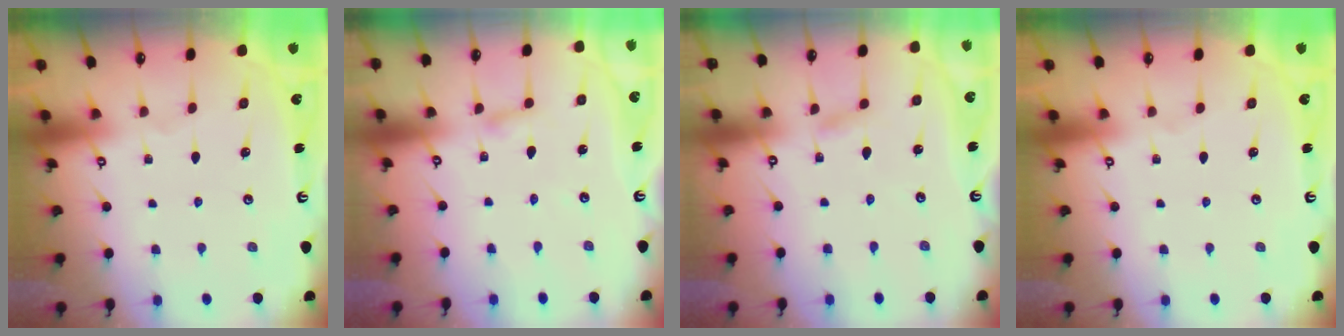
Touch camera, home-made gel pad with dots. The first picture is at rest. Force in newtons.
{"total": 2.0, "press": 2.0, "slide": 0.2}
{"total": 1.1, "press": 1.1, "slide": 0.1}
{"total": 0.0}